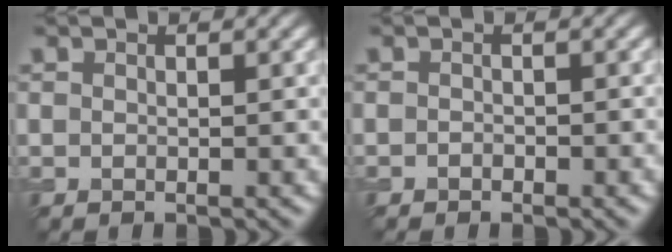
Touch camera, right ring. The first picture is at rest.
{"total": 0.6, "force": [-0.4, 0.3, 0.2], "torque": [-0.005, -0.004, -0.009]}